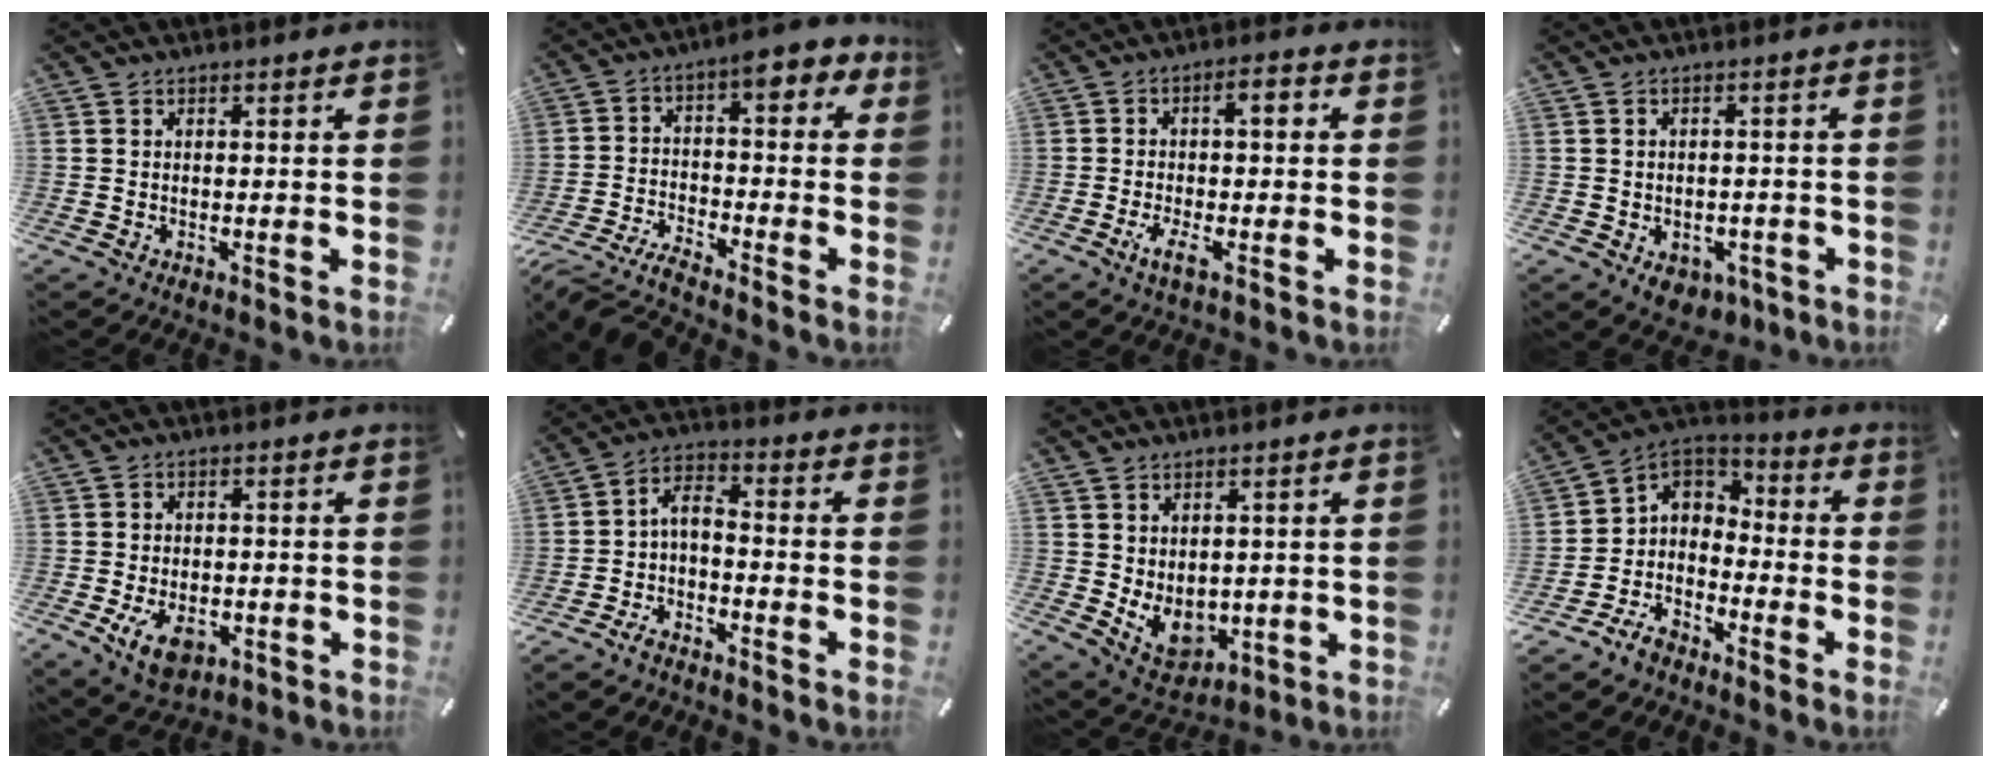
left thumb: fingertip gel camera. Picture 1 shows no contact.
{"total": 6.7, "force": [-4.5, 2.6, 4.2], "torque": [-0.088, 0.010, -0.094]}
{"total": 7.2, "force": [-1.3, 2.2, 6.8], "torque": [-0.113, 0.000, -0.031]}
{"total": 4.8, "force": [-2.0, 3.6, 2.5], "torque": [-0.027, 0.011, -0.031]}
{"total": 7.5, "force": [-2.5, 5.2, 4.8], "torque": [-0.083, 0.003, -0.044]}
{"total": 4.1, "force": [-2.4, 1.8, 2.8], "torque": [-0.056, 0.010, -0.048]}
{"total": 8.0, "force": [0.2, 6.6, 4.6], "torque": [-0.070, -0.015, 0.009]}
{"total": 7.0, "force": [-3.9, 5.6, 1.3], "torque": [-0.041, 0.016, -0.076]}